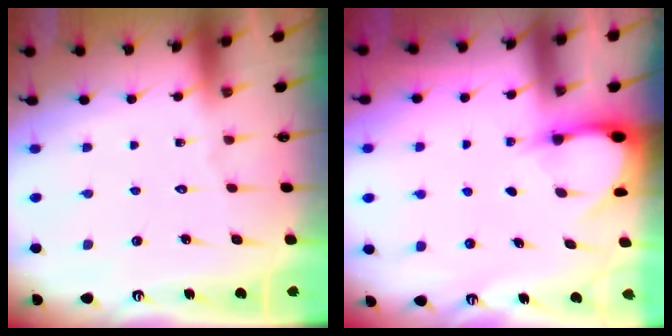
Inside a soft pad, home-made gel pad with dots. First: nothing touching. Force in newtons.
{"total": 2.9, "press": 2.9, "slide": 0.3}